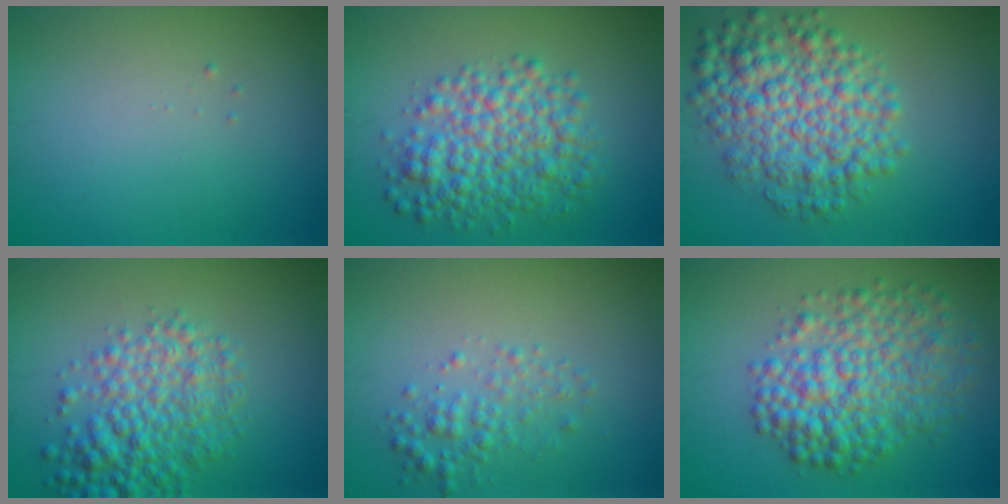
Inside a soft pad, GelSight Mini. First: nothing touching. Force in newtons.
{"total": 6.1, "press": 6.1, "slide": 0.0}
{"total": 7.5, "press": 7.5, "slide": 0.1}
{"total": 5.5, "press": 5.5, "slide": 0.2}
{"total": 2.3, "press": 2.3, "slide": 0.1}
{"total": 7.3, "press": 7.3, "slide": 0.1}